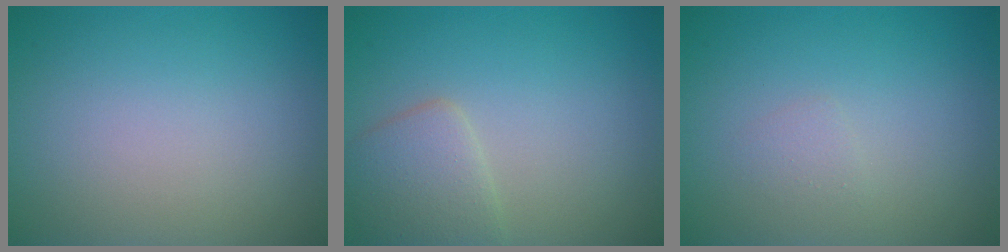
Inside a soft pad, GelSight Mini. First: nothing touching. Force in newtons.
{"total": 2.9, "press": 2.9, "slide": 0.1}
{"total": 0.8, "press": 0.8, "slide": 0.0}